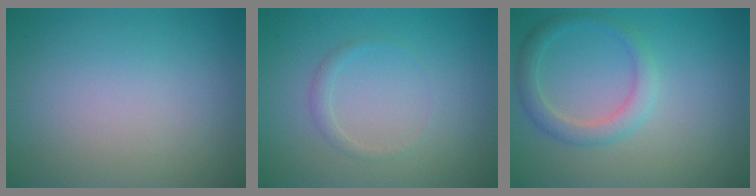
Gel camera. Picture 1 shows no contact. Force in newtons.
{"total": 0.9, "press": 0.9, "slide": 0.0}
{"total": 2.6, "press": 2.6, "slide": 0.2}